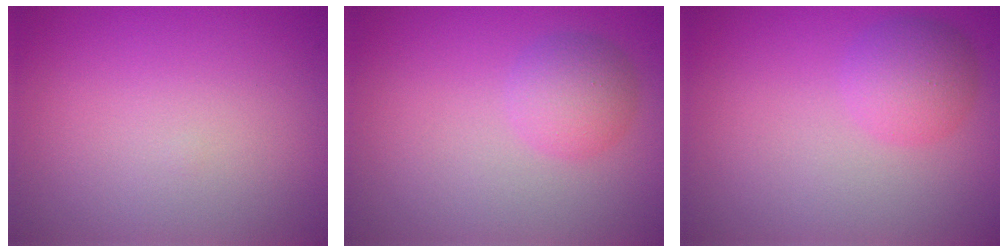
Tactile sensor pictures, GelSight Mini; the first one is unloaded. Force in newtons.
{"total": 2.6, "press": 2.6, "slide": 0.1}
{"total": 2.8, "press": 2.8, "slide": 0.1}